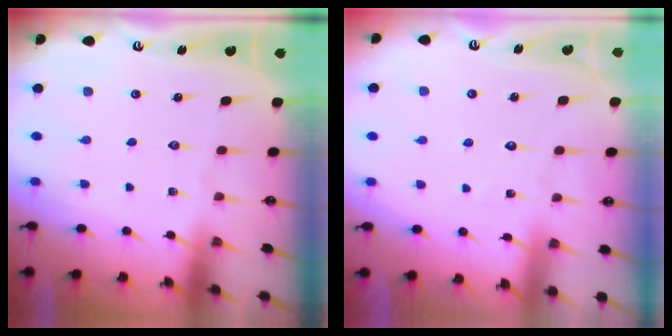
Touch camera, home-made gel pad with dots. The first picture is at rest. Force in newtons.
{"total": 3.5, "press": 3.5, "slide": 0.3}